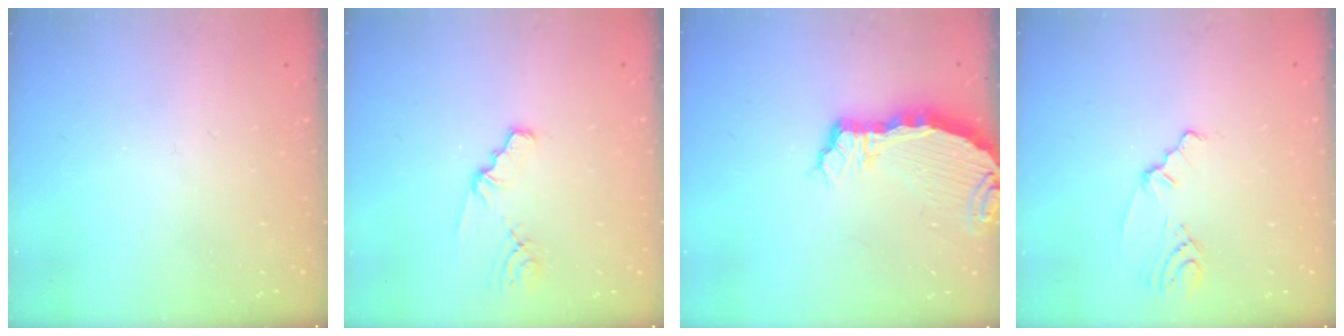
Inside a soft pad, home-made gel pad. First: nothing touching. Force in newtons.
{"total": 1.9, "press": 1.9, "slide": 0.3}
{"total": 5.8, "press": 5.8, "slide": 0.7}
{"total": 1.8, "press": 1.7, "slide": 0.5}